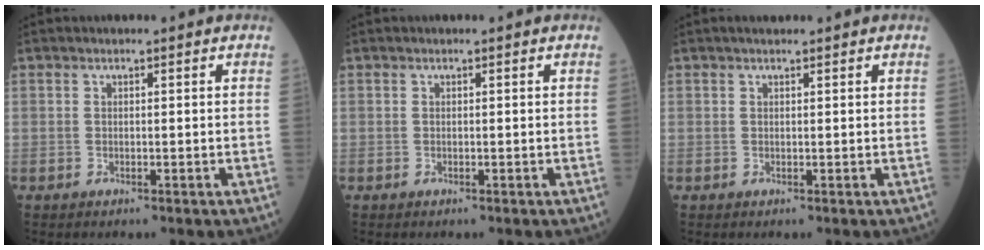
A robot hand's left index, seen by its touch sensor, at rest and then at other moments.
{"total": 0.0}
{"total": 1.6, "force": [1.3, 0.3, 0.8], "torque": [-0.015, 0.011, 0.020]}